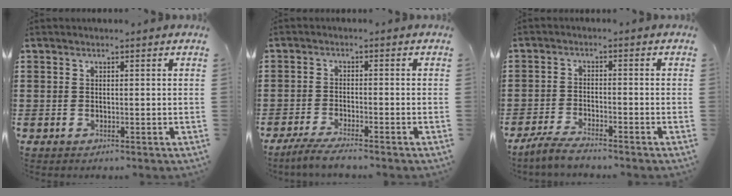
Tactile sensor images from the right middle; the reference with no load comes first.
{"total": 3.2, "force": [-2.9, 0.1, 1.2], "torque": [-0.029, -0.002, -0.059]}
{"total": 3.6, "force": [-3.4, 0.4, 1.1], "torque": [-0.028, 0.003, -0.071]}